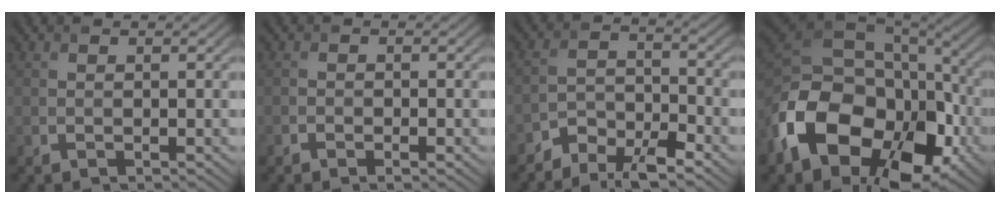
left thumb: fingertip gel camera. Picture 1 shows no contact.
{"total": 1.1, "force": [-0.7, 0.5, 0.6], "torque": [-0.010, -0.002, -0.013]}
{"total": 5.8, "force": [-4.8, 2.0, 2.5], "torque": [-0.041, -0.001, -0.101]}
{"total": 19.3, "force": [-6.8, 13.0, 12.6], "torque": [-0.281, -0.050, -0.103]}